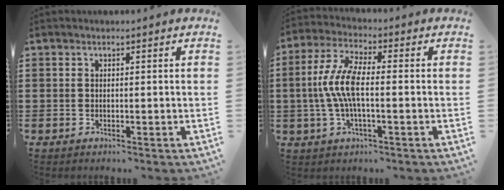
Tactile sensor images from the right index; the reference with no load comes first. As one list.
[{"total": 7.9, "force": [-0.9, 2.4, 7.4], "torque": [-0.174, -0.009, -0.026]}]